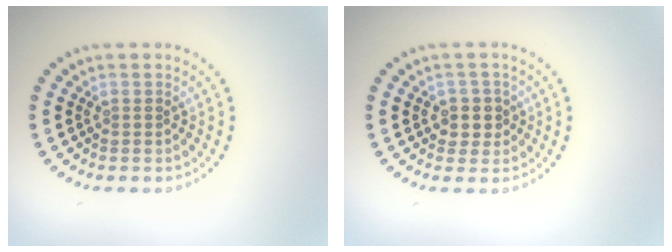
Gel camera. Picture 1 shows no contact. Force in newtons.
{"total": 2.1, "press": 1.9, "slide": 0.9}